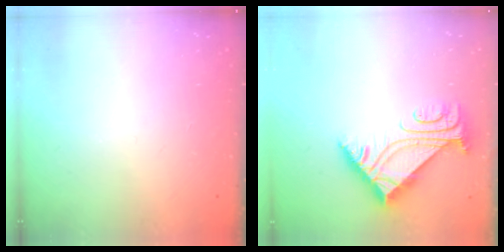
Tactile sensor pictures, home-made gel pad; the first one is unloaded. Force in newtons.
{"total": 7.2, "press": 7.1, "slide": 0.9}